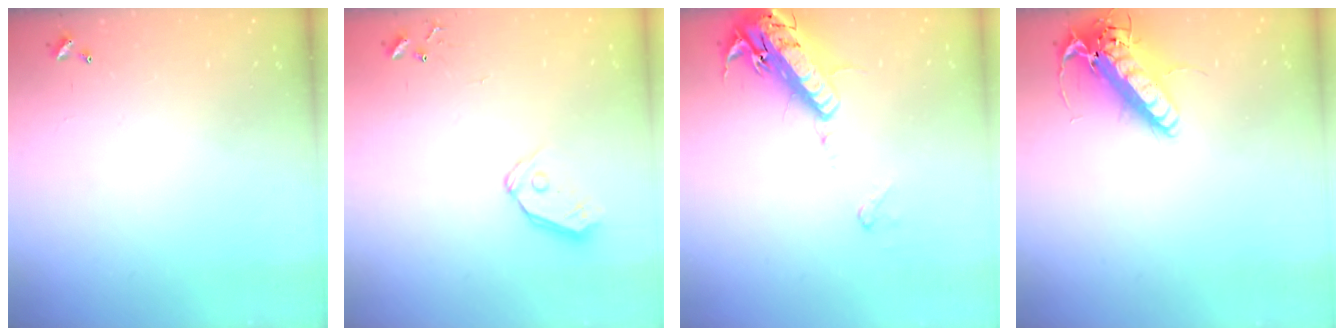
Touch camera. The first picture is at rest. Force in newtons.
{"total": 8.5, "press": 8.4, "slide": 0.9}
{"total": 18.7, "press": 18.4, "slide": 3.8}
{"total": 17.1, "press": 16.8, "slide": 3.3}